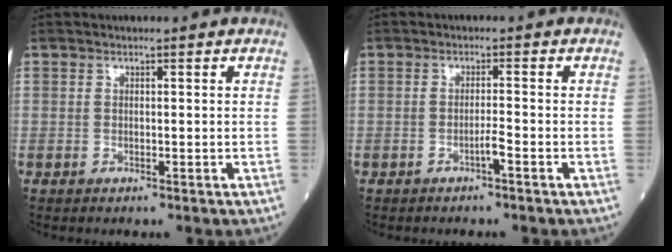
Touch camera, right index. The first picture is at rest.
{"total": 1.6, "force": [-1.0, -0.2, 1.3], "torque": [-0.023, 0.001, -0.019]}